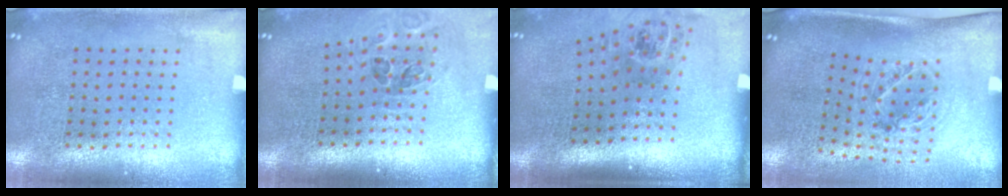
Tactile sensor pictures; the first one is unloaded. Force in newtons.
{"total": 1.2, "press": 1.1, "slide": 0.4}
{"total": 1.7, "press": 1.2, "slide": 1.2}
{"total": 1.3, "press": 1.2, "slide": 0.6}